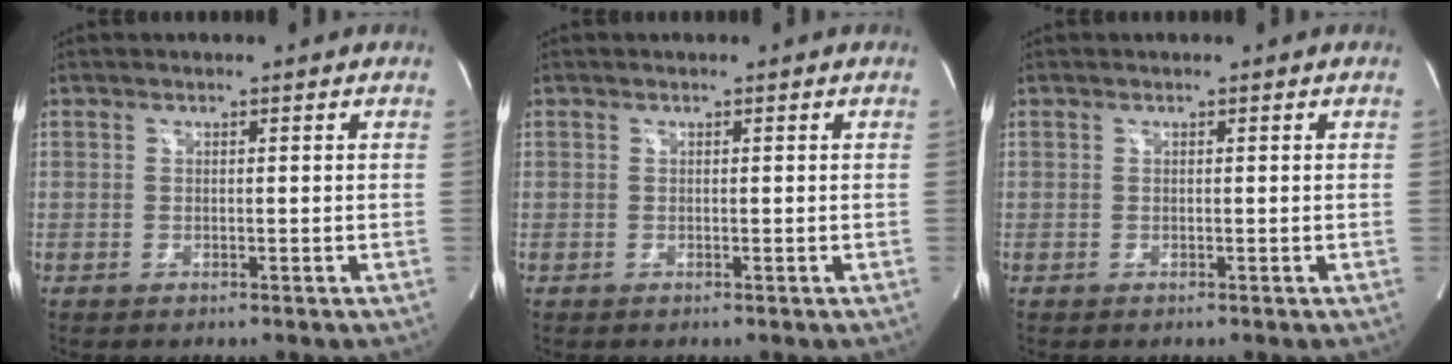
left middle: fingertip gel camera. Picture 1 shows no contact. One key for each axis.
{"total": 0.0}
{"total": 0.0}